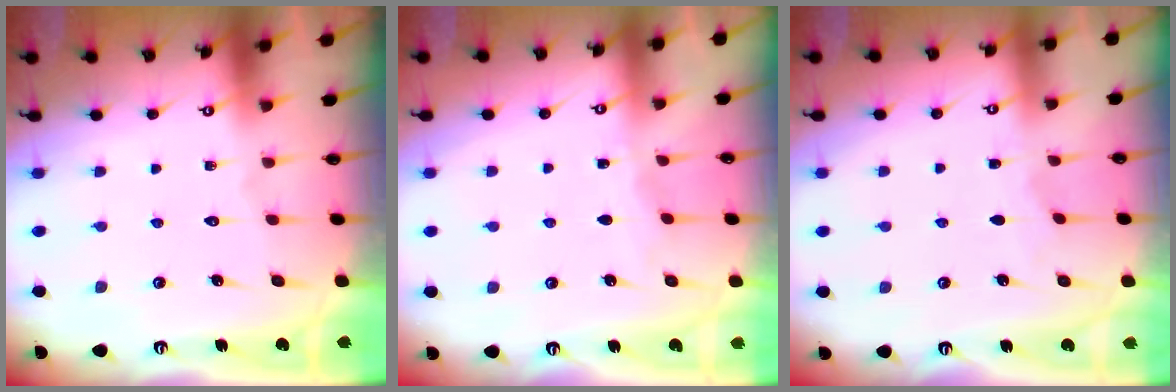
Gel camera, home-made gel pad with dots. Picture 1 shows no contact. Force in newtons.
{"total": 3.5, "press": 3.5, "slide": 0.4}
{"total": 1.8, "press": 1.8, "slide": 0.3}